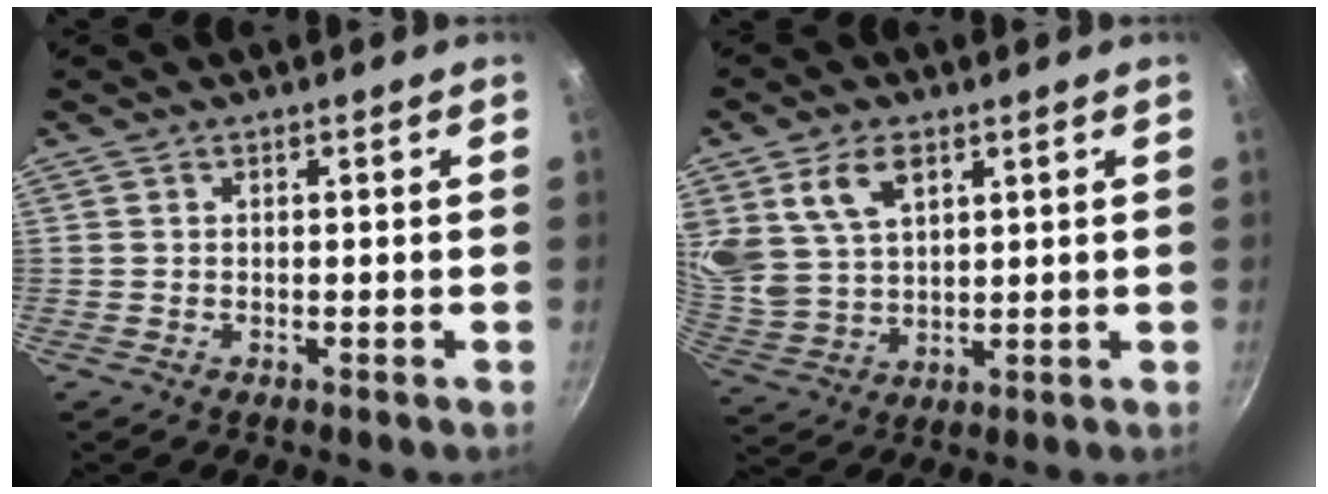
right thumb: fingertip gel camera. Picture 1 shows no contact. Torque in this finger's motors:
{"motor_torque": [0.52, 3.07, 0.70, 0.50, 0.15]}